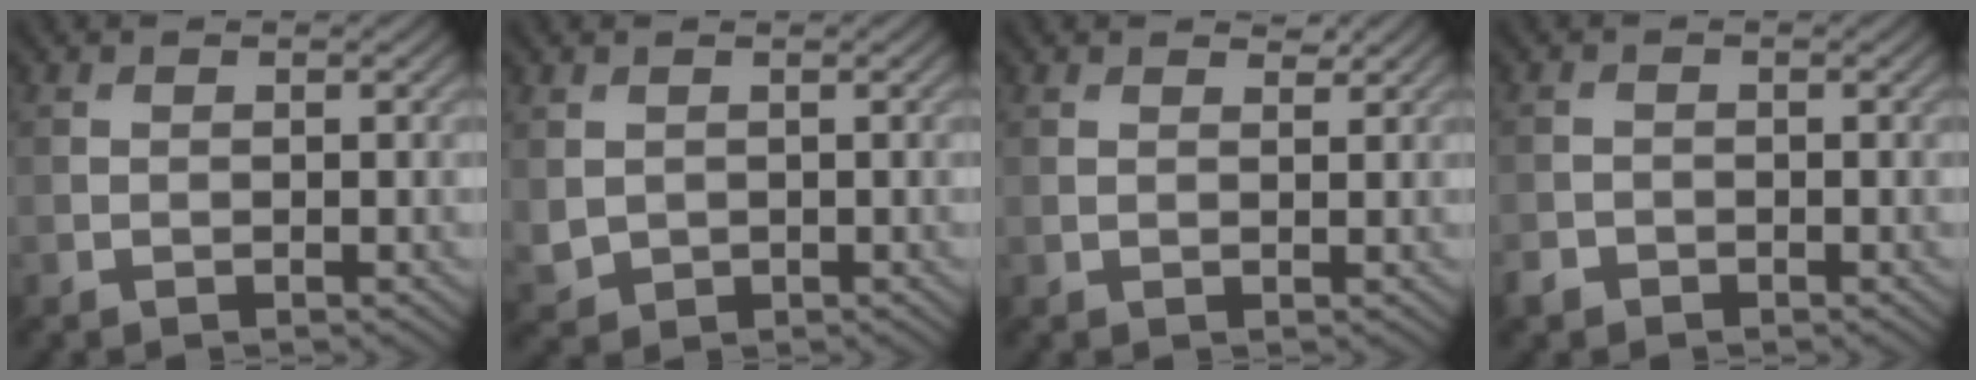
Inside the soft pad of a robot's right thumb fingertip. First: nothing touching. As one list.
[{"total": 2.0, "force": [0.7, 1.7, 0.8], "torque": [-0.029, -0.006, 0.019]}, {"total": 1.2, "force": [1.1, 0.3, 0.4], "torque": [-0.013, -0.004, 0.020]}, {"total": 1.6, "force": [-1.2, 1.0, 0.3], "torque": [-0.008, -0.003, -0.027]}]